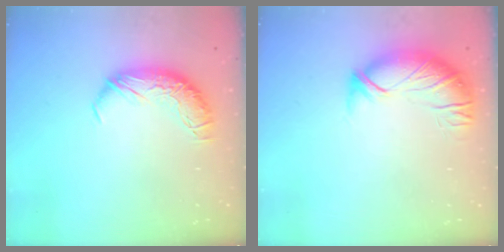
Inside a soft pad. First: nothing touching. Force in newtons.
{"total": 3.0, "press": 1.6, "slide": 2.6}